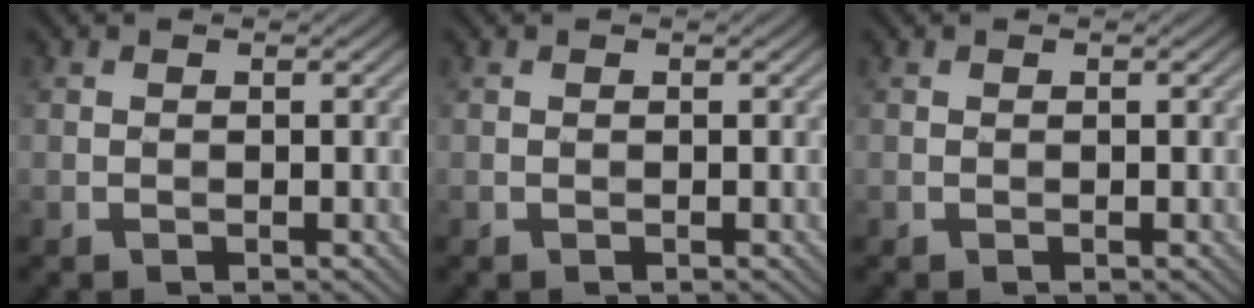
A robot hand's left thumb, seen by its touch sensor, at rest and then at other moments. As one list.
[{"total": 0.0}, {"total": 0.0}]